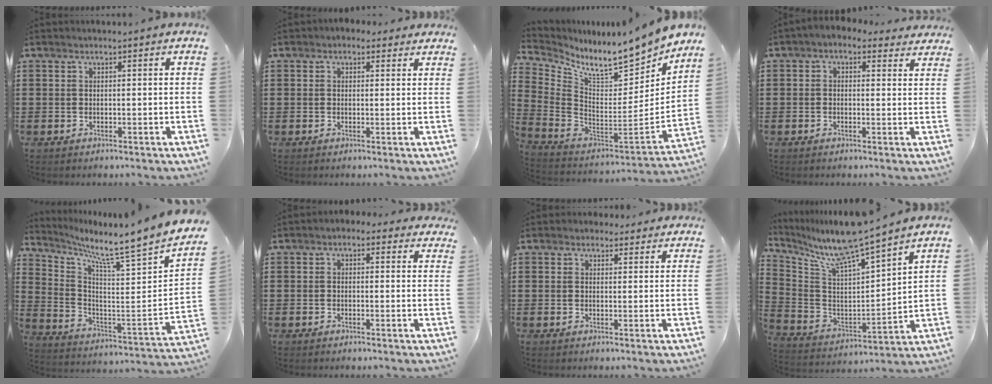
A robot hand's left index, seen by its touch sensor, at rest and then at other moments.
{"total": 1.5, "force": [0.9, 1.1, 0.4], "torque": [-0.011, 0.008, 0.017]}
{"total": 9.0, "force": [8.0, 1.1, 3.9], "torque": [-0.092, -0.081, 0.131]}
{"total": 1.4, "force": [0.3, 1.1, 0.8], "torque": [-0.021, 0.006, 0.002]}
{"total": 5.2, "force": [4.7, -1.0, 2.1], "torque": [-0.056, -0.078, 0.062]}
{"total": 1.3, "force": [0.0, 1.1, 0.6], "torque": [-0.016, 0.007, -0.002]}
{"total": 2.2, "force": [1.8, 1.1, 0.2], "torque": [-0.002, 0.002, 0.033]}
{"total": 9.4, "force": [8.5, 0.1, 4.0], "torque": [-0.114, -0.068, 0.142]}